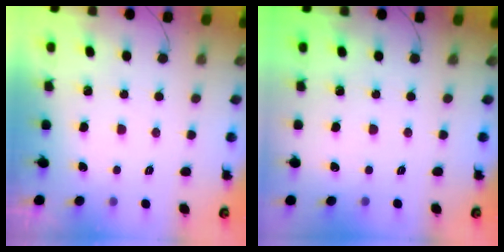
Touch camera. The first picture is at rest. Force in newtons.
{"total": 0.0}